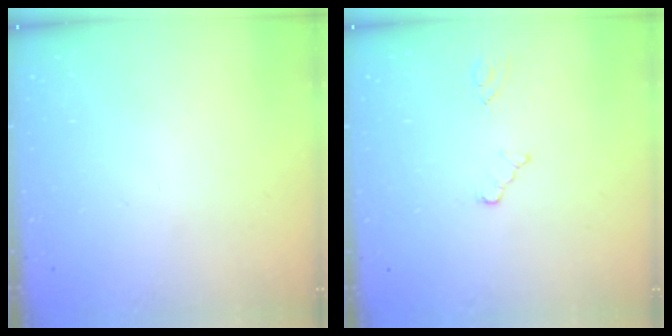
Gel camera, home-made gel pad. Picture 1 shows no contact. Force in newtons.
{"total": 3.5, "press": 3.5, "slide": 0.3}